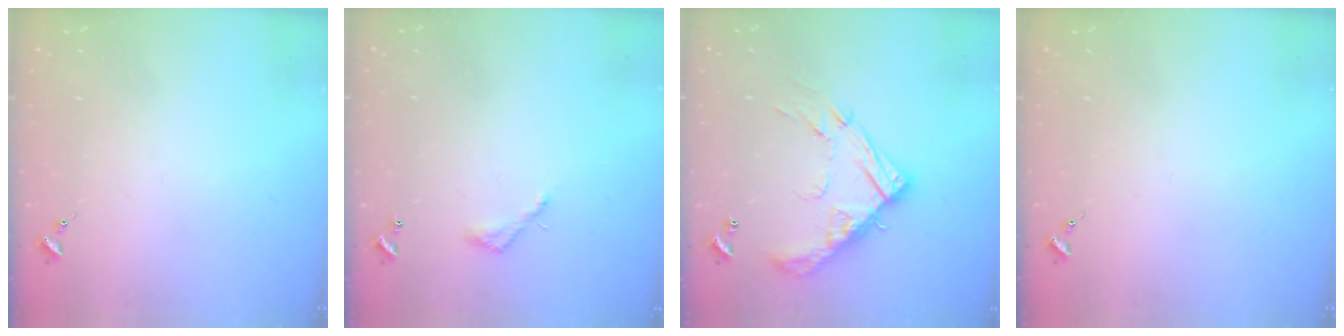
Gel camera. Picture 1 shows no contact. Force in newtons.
{"total": 4.1, "press": 4.1, "slide": 0.3}
{"total": 17.3, "press": 17.3, "slide": 1.4}
{"total": 0.0}